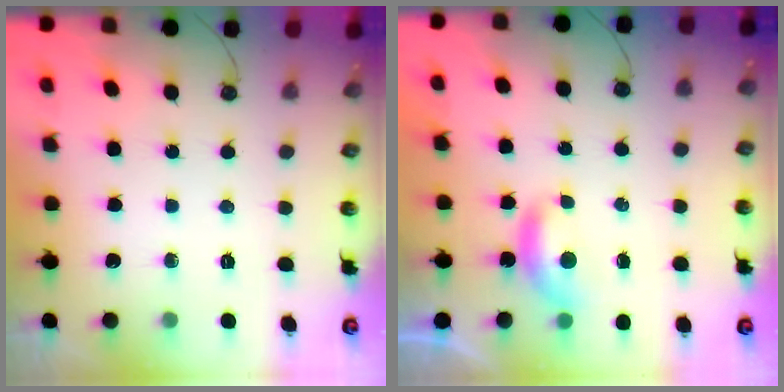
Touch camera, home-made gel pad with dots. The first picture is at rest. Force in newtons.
{"total": 1.6, "press": 1.6, "slide": 0.3}